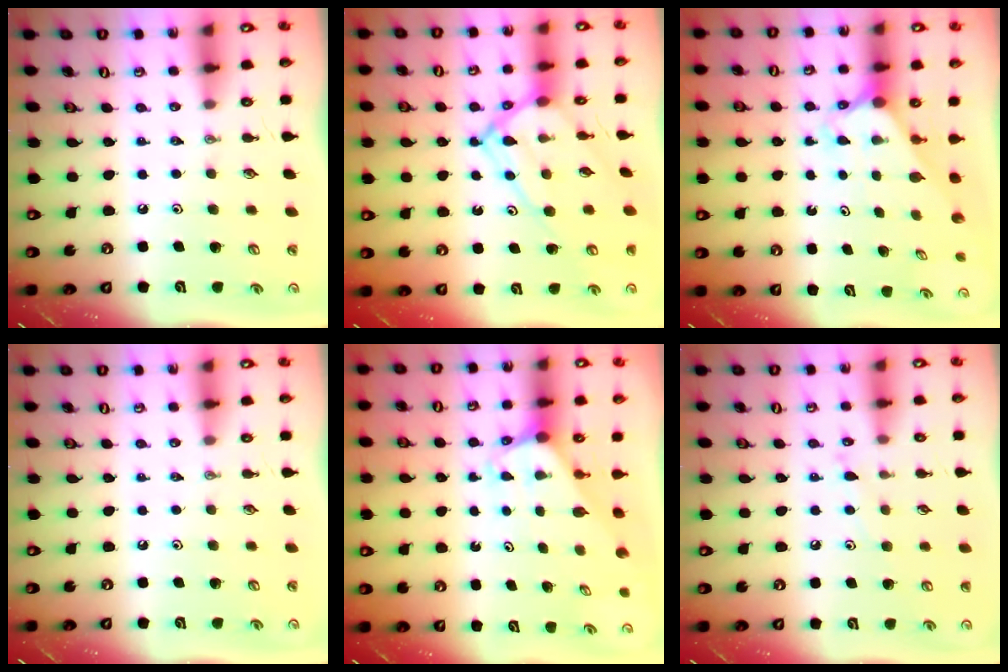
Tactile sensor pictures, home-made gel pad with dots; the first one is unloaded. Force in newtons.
{"total": 12.4, "press": 12.4, "slide": 1.2}
{"total": 2.3, "press": 2.3, "slide": 0.2}
{"total": 0.0}
{"total": 2.0, "press": 2.0, "slide": 0.2}
{"total": 8.6, "press": 8.6, "slide": 0.6}